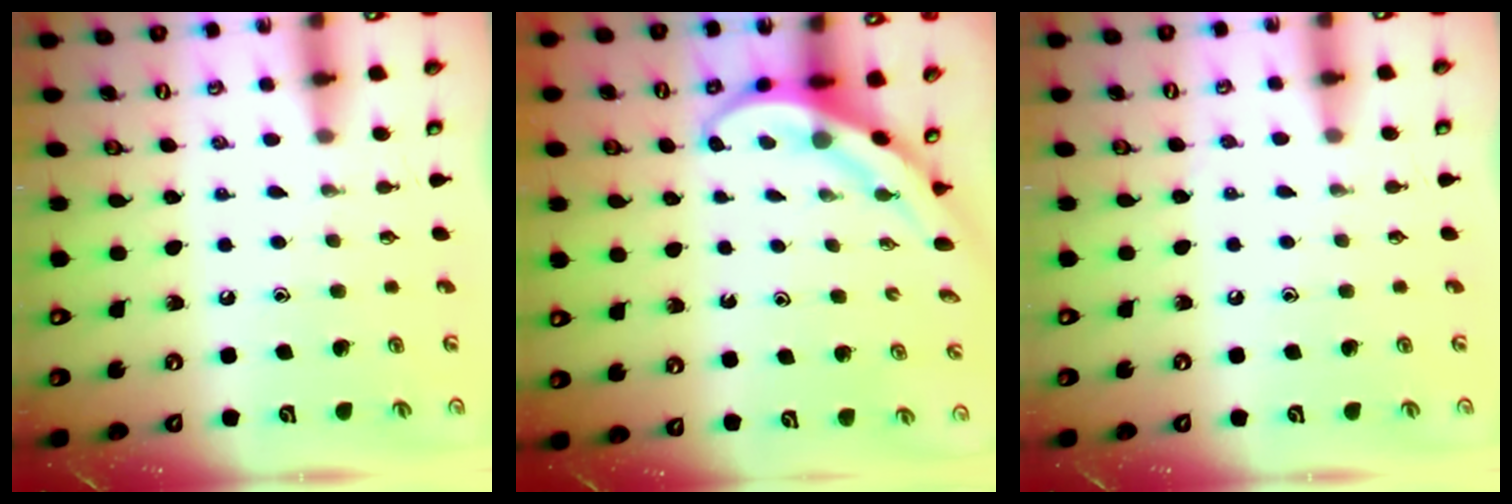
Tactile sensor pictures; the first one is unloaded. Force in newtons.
{"total": 3.9, "press": 3.9, "slide": 0.6}
{"total": 3.5, "press": 3.5, "slide": 0.4}